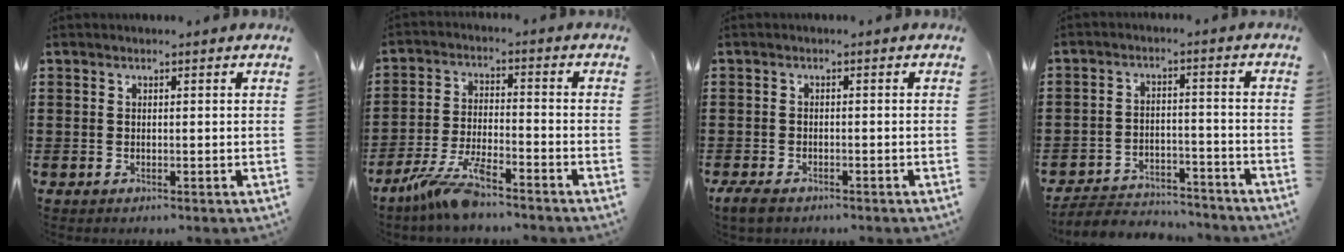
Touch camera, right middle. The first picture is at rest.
{"total": 7.5, "force": [-5.9, 1.1, 4.5], "torque": [-0.105, -0.010, -0.116]}
{"total": 1.8, "force": [-1.4, 0.8, 1.0], "torque": [-0.034, -0.003, -0.032]}
{"total": 4.6, "force": [-4.5, 1.1, 0.2], "torque": [-0.013, 0.009, -0.097]}